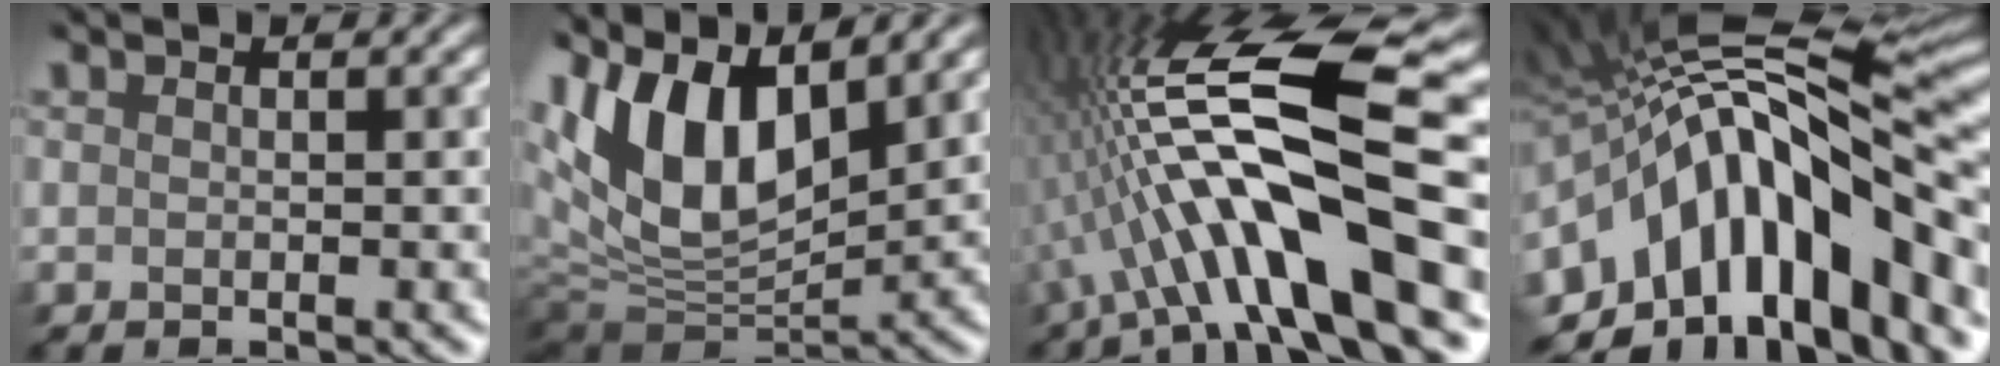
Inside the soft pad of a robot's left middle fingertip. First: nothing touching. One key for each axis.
{"total": 11.9, "fx": 5.1, "fy": 6.2, "fz": 8.8, "tx": -0.173, "ty": 0.007, "tz": 0.088}
{"total": 14.3, "fx": -3.0, "fy": 3.5, "fz": 13.5, "tx": -0.221, "ty": 0.037, "tz": -0.052}
{"total": 15.3, "fx": -3.2, "fy": 6.8, "fz": 13.3, "tx": -0.200, "ty": 0.041, "tz": -0.065}